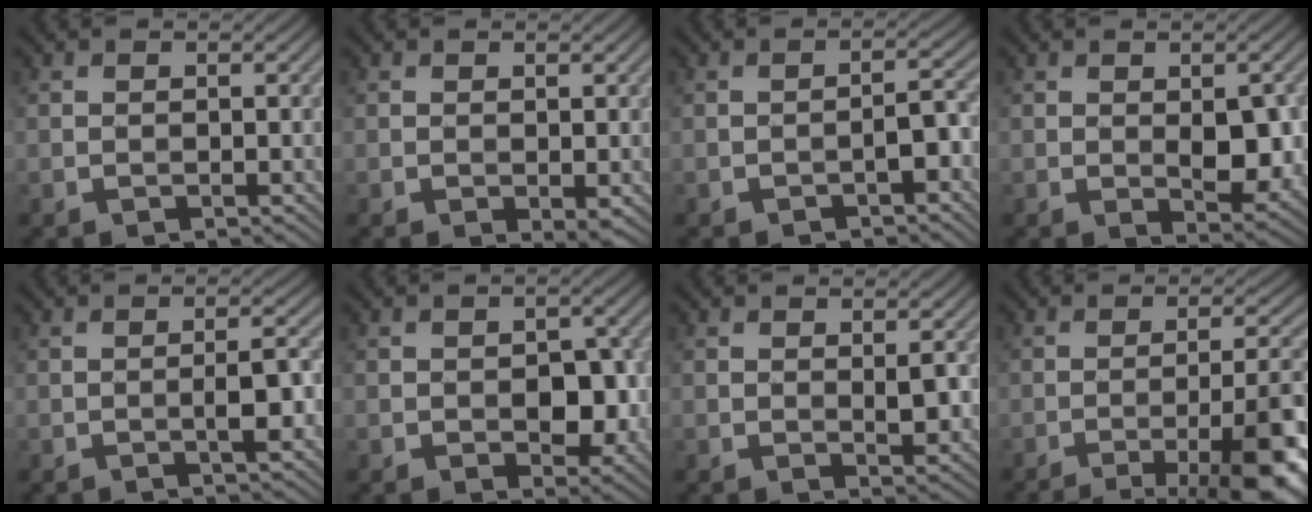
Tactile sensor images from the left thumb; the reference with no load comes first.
{"total": 1.4, "force": [-0.1, 0.6, 1.2], "torque": [-0.019, -0.005, 0.001]}
{"total": 2.3, "force": [-1.5, 0.5, 1.7], "torque": [-0.025, 0.011, -0.027]}
{"total": 4.9, "force": [-0.3, 2.3, 4.3], "torque": [-0.068, -0.007, 0.000]}
{"total": 2.7, "force": [-1.0, 0.2, 2.5], "torque": [-0.041, 0.008, -0.023]}
{"total": 4.8, "force": [-1.0, 2.9, 3.7], "torque": [-0.054, -0.007, -0.013]}
{"total": 2.1, "force": [0.3, 0.8, 1.9], "torque": [-0.031, -0.006, 0.007]}
{"total": 13.5, "force": [-6.8, 3.1, 11.3], "torque": [-0.123, 0.017, -0.096]}